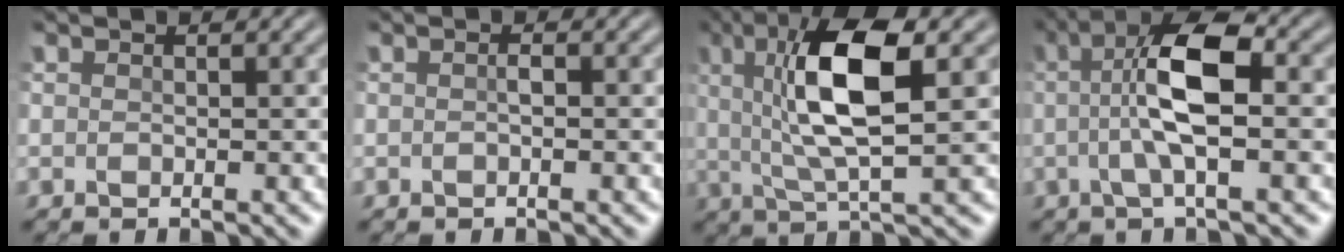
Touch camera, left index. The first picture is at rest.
{"total": 0.7, "force": [-0.1, 0.3, 0.7], "torque": [-0.014, 0.002, 0.000]}
{"total": 8.4, "force": [1.8, 2.2, 7.9], "torque": [-0.143, 0.009, 0.028]}
{"total": 6.7, "force": [0.6, 1.8, 6.4], "torque": [-0.126, 0.016, 0.003]}